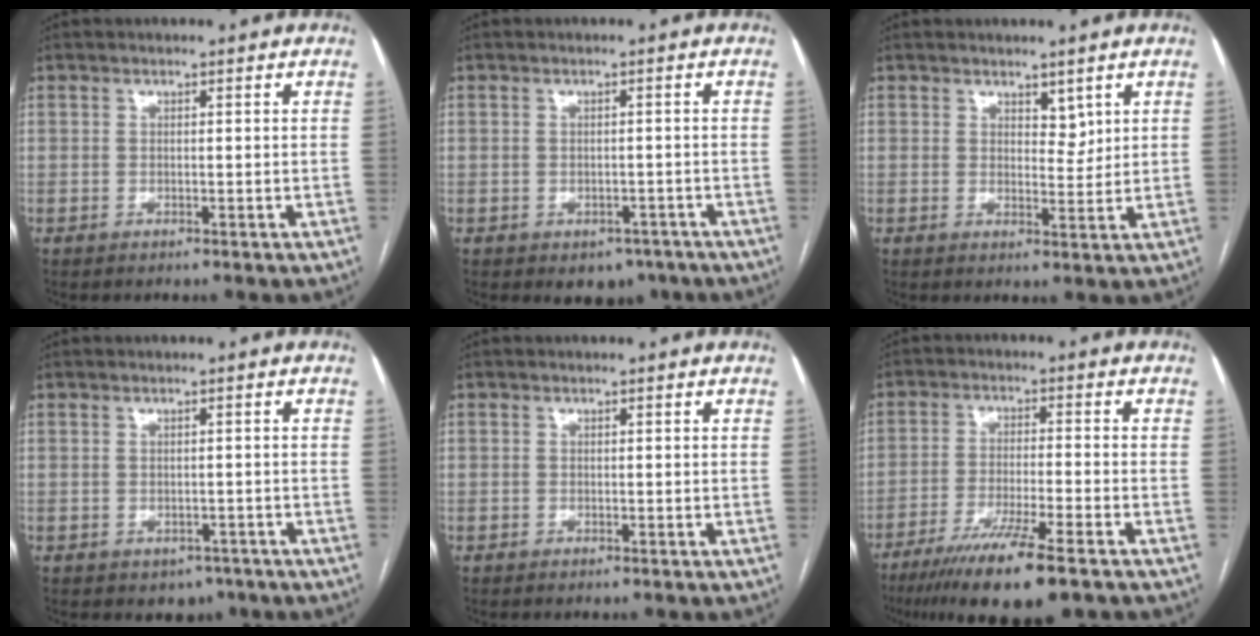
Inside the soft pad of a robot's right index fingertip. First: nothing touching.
{"total": 3.9, "force": [-2.5, 2.7, 1.4], "torque": [-0.005, 0.008, -0.023]}
{"total": 2.7, "force": [1.7, 1.4, 1.7], "torque": [-0.022, -0.006, 0.032]}
{"total": 2.8, "force": [-1.6, 2.1, 1.0], "torque": [-0.004, 0.004, -0.012]}
{"total": 0.6, "force": [-0.2, 0.5, 0.0], "torque": [0.002, 0.006, -0.006]}
{"total": 12.8, "force": [-8.8, 0.7, 9.2], "torque": [-0.160, -0.035, -0.144]}